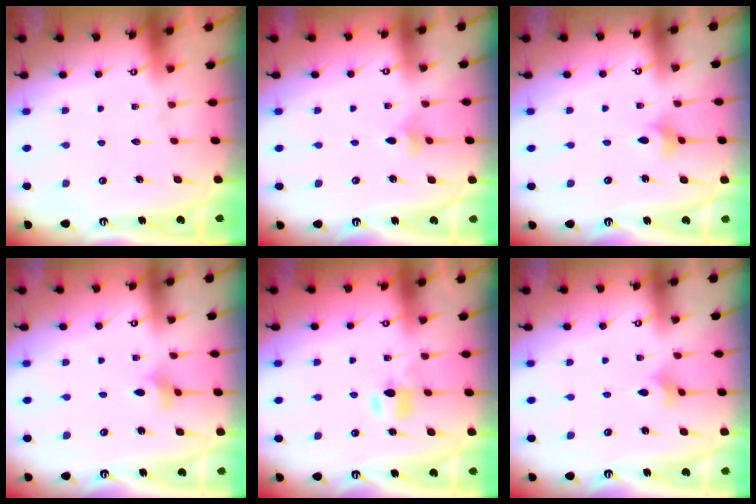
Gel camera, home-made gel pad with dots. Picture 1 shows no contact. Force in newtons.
{"total": 2.7, "press": 2.6, "slide": 0.5}
{"total": 2.9, "press": 2.9, "slide": 0.6}
{"total": 1.9, "press": 1.9, "slide": 0.4}
{"total": 5.8, "press": 5.8, "slide": 0.6}
{"total": 1.7, "press": 1.7, "slide": 0.4}